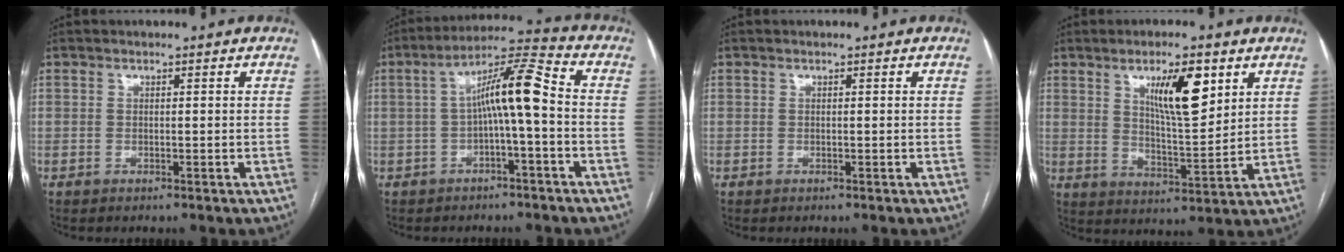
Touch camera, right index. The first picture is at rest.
{"total": 9.3, "force": [-0.5, 0.8, 9.3], "torque": [-0.158, 0.034, -0.013]}
{"total": 0.0}
{"total": 10.1, "force": [4.7, 2.2, 8.6], "torque": [-0.147, -0.003, 0.083]}